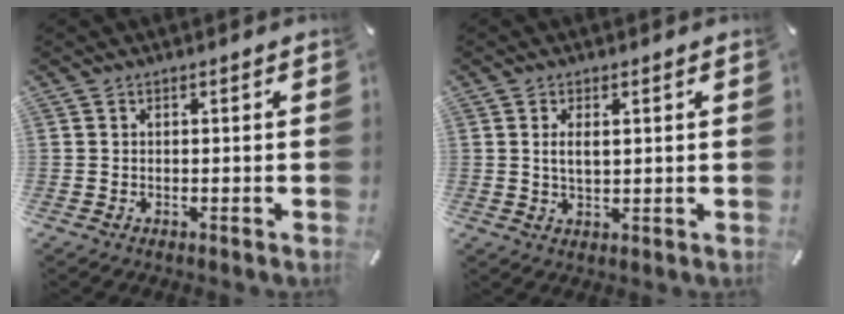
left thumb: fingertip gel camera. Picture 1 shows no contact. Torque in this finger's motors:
{"motor_torque": [0.26, -0.13, 0.12, 0.03, 0.16]}